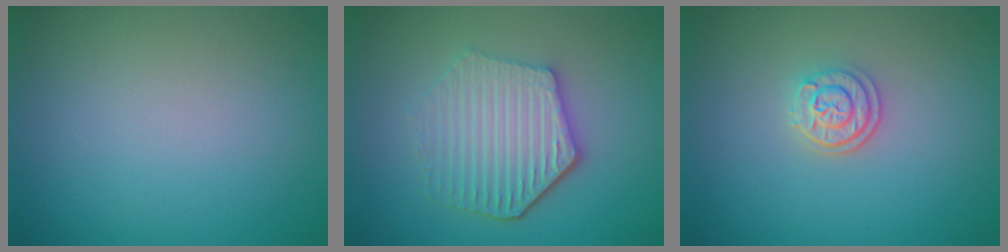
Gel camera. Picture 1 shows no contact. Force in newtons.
{"total": 5.3, "press": 4.3, "slide": 3.2}
{"total": 2.4, "press": 2.1, "slide": 1.1}